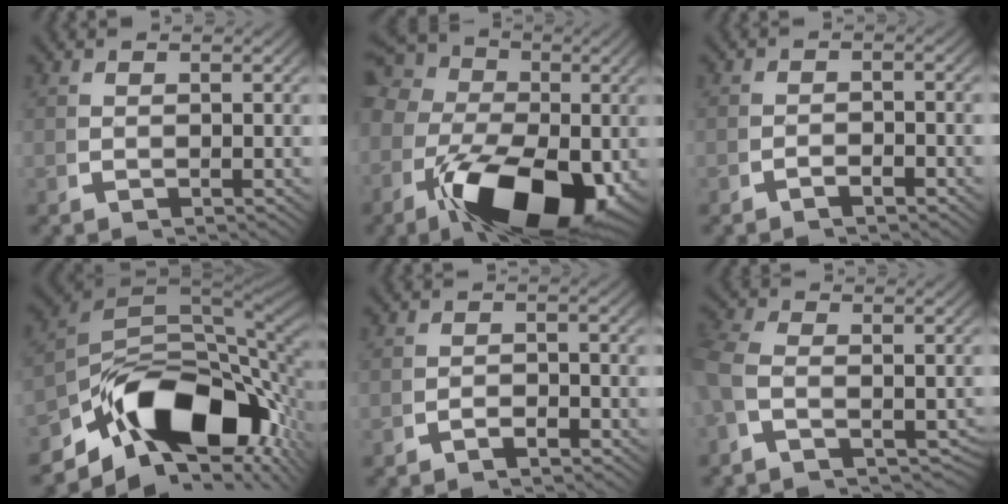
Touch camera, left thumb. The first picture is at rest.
{"total": 16.5, "force": [-1.7, 10.8, 12.4], "torque": [-0.217, -0.051, -0.012]}
{"total": 1.3, "force": [-1.1, 0.5, 0.3], "torque": [-0.005, -0.002, -0.025]}
{"total": 22.2, "force": [-2.9, 13.2, 17.6], "torque": [-0.286, -0.047, -0.036]}
{"total": 1.8, "force": [-1.6, 0.7, 0.3], "torque": [-0.001, -0.005, -0.031]}
{"total": 4.7, "force": [-2.1, 3.2, 2.7], "torque": [-0.065, -0.015, -0.036]}